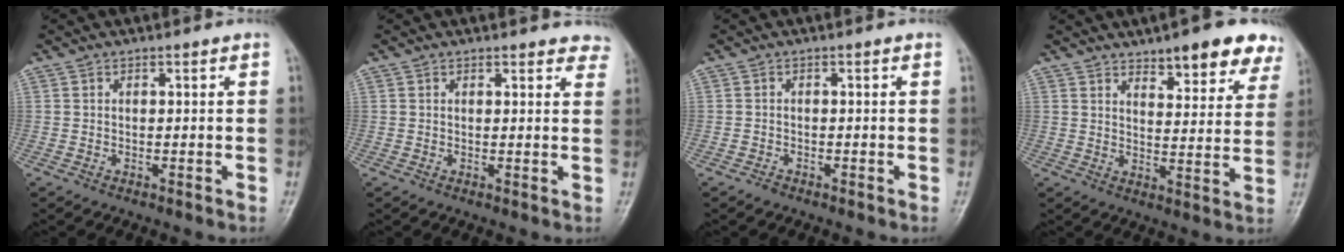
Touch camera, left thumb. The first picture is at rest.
{"total": 4.7, "force": [4.3, 1.7, 1.0], "torque": [0.024, -0.017, 0.029]}
{"total": 0.9, "force": [-0.8, 0.4, 0.1], "torque": [0.000, 0.001, -0.018]}
{"total": 12.3, "force": [8.7, 4.3, 7.6], "torque": [-0.056, -0.046, 0.109]}